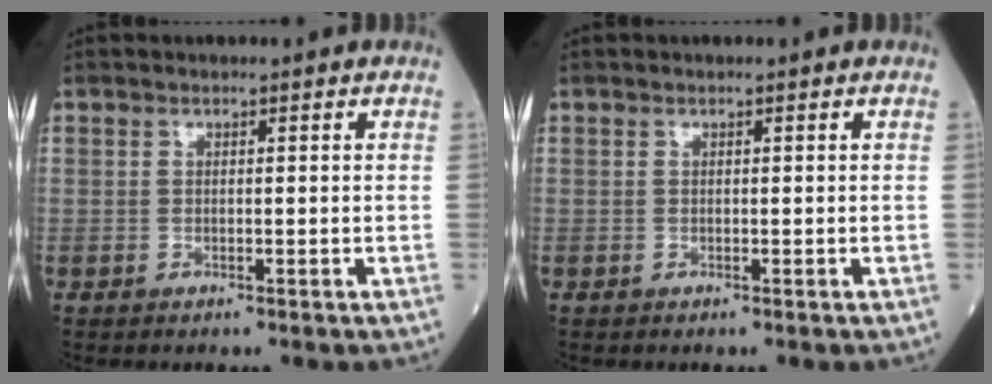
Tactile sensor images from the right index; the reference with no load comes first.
{"total": 0.0}